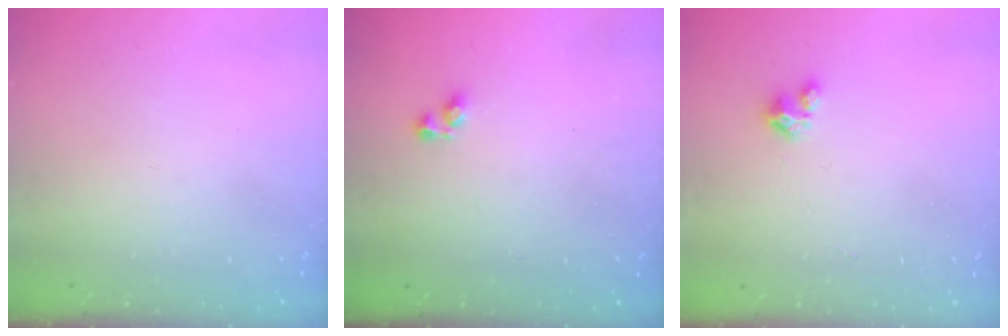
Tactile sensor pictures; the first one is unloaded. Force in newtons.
{"total": 2.9, "press": 2.8, "slide": 0.6}
{"total": 2.4, "press": 2.4, "slide": 0.2}